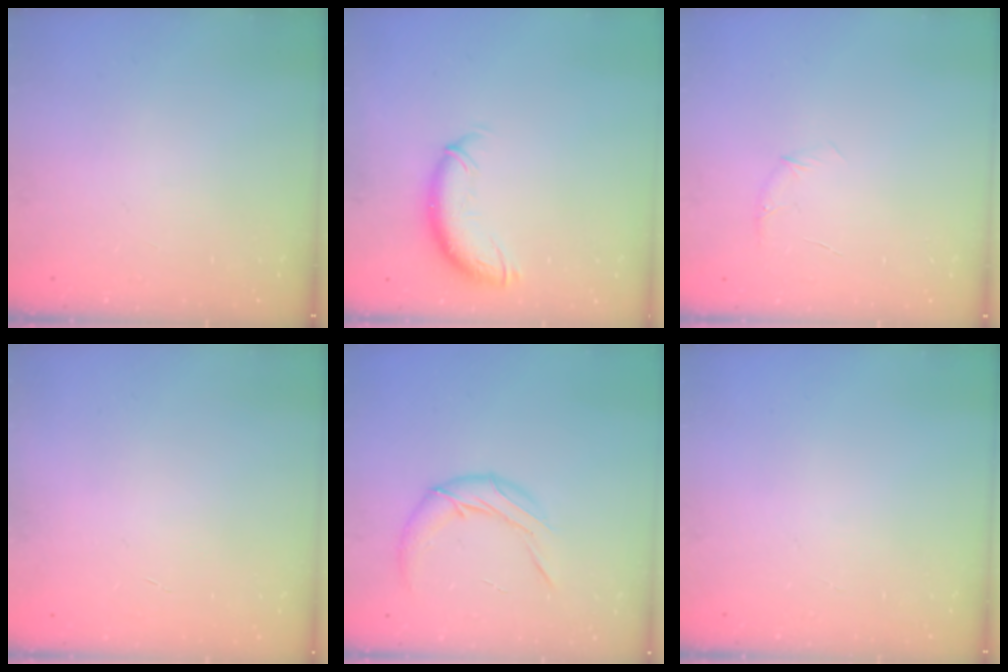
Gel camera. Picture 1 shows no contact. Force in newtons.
{"total": 10.4, "press": 10.3, "slide": 0.9}
{"total": 5.2, "press": 5.0, "slide": 1.5}
{"total": 0.0}
{"total": 11.2, "press": 10.9, "slide": 2.4}
{"total": 0.0}